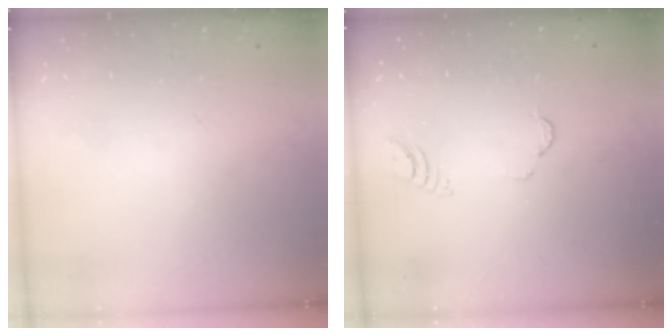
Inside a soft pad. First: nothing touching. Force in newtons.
{"total": 3.3, "press": 3.3, "slide": 0.3}